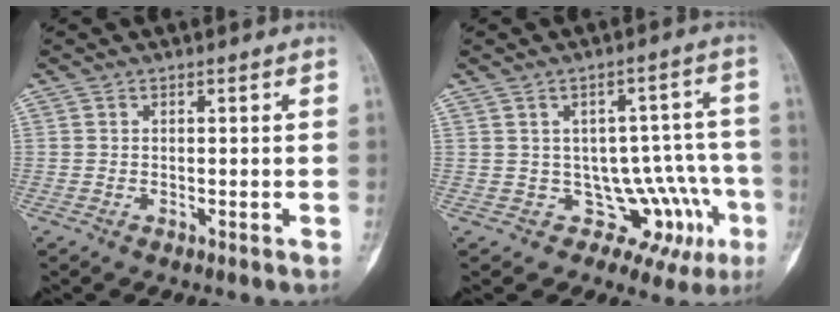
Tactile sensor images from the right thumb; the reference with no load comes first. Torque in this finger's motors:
{"motor_torque": [-0.03, 0.44, 0.06, 0.09, -0.14]}